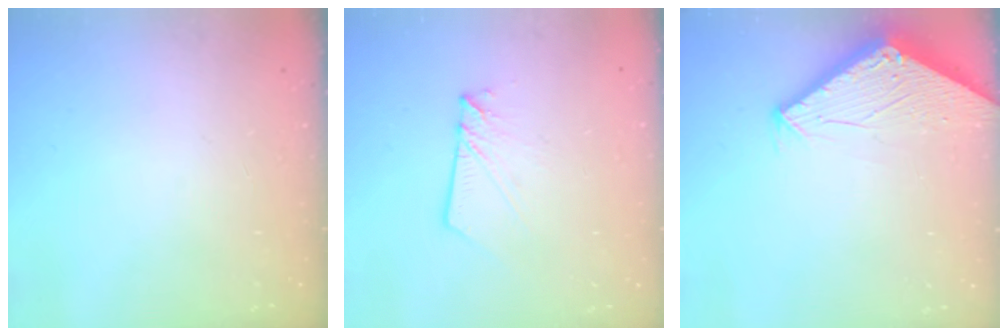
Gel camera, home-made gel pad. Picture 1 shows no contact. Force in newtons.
{"total": 4.5, "press": 4.5, "slide": 0.4}
{"total": 2.9, "press": 2.9, "slide": 0.2}